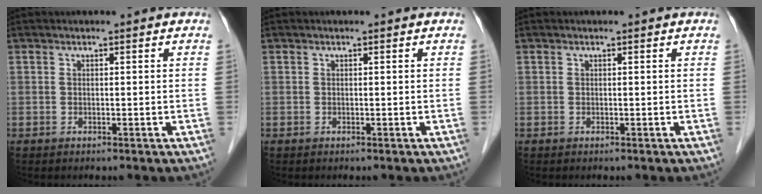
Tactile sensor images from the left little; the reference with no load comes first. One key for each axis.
{"total": 0.0}
{"total": 0.0}